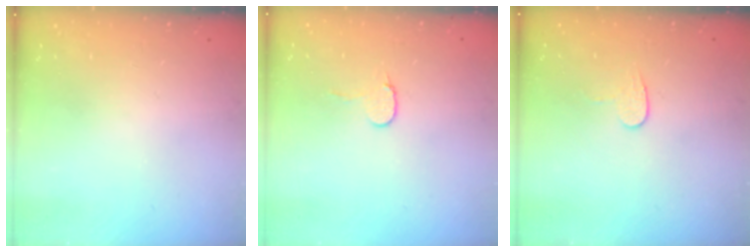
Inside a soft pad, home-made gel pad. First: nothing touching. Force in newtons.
{"total": 5.9, "press": 5.9, "slide": 0.5}
{"total": 5.8, "press": 5.8, "slide": 0.3}